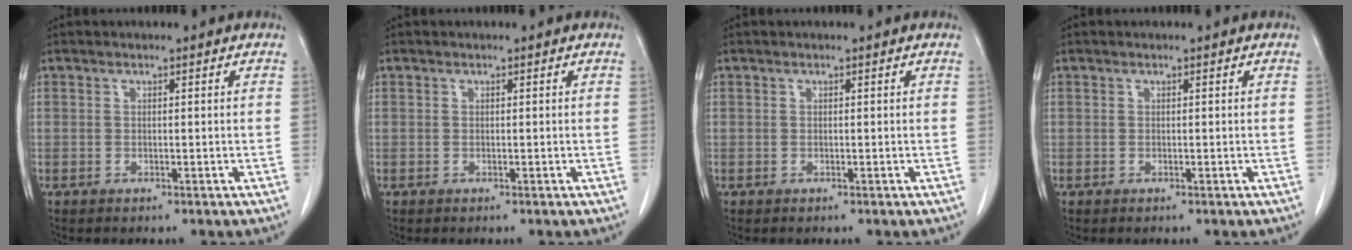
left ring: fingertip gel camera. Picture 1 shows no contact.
{"total": 0.0}
{"total": 0.0}
{"total": 0.0}